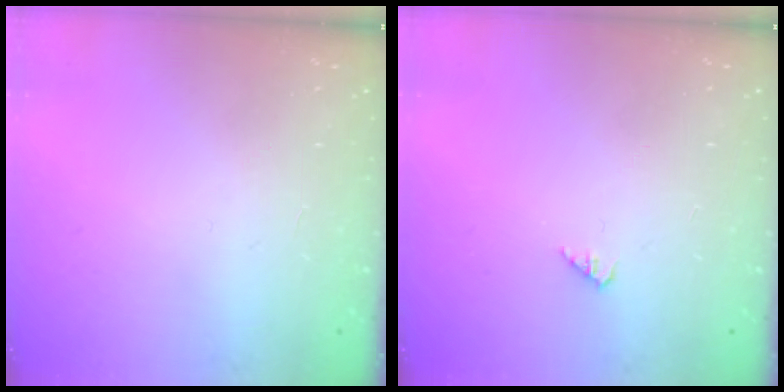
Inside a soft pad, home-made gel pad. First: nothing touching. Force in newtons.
{"total": 1.7, "press": 1.7, "slide": 0.3}